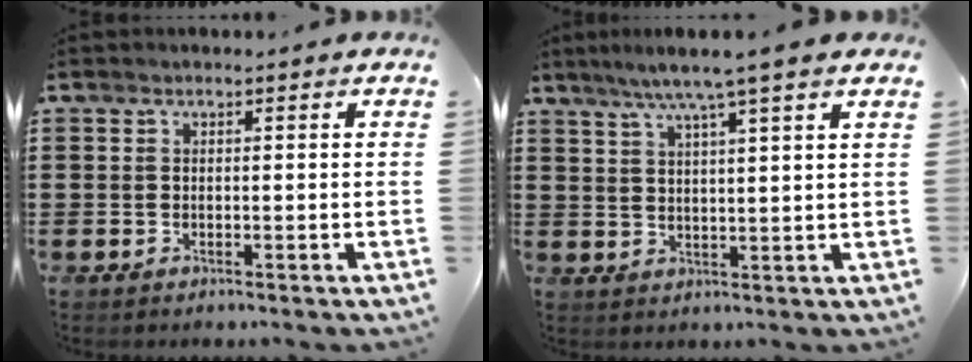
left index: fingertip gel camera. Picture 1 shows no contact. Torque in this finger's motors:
{"motor_torque": [1.44, -0.70, 0.57, 0.19]}